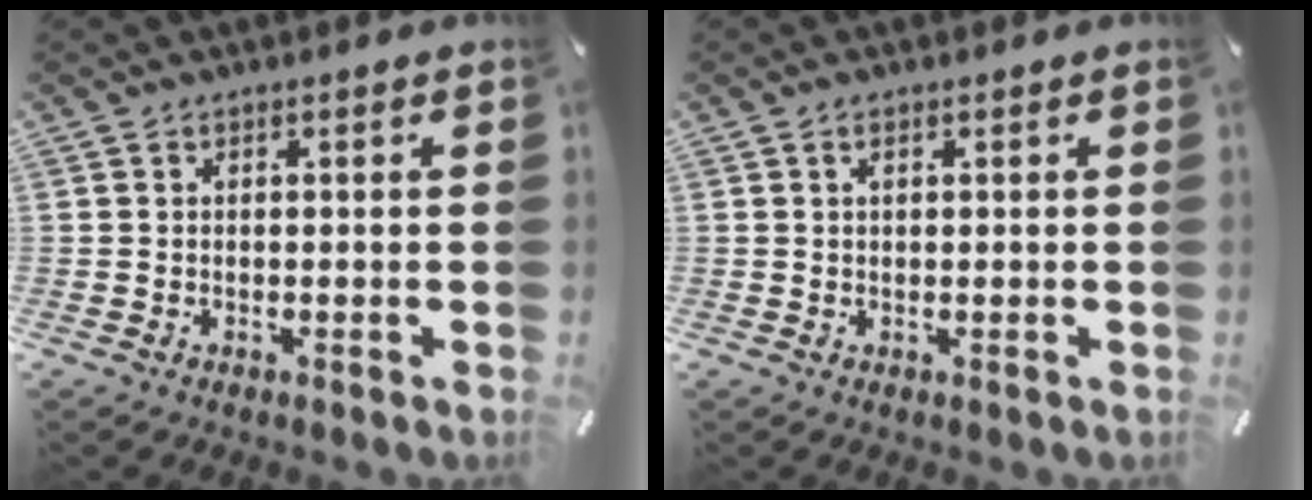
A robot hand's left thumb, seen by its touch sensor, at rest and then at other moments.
{"total": 1.2, "force": [0.5, 0.5, 0.9], "torque": [-0.019, 0.003, 0.008]}